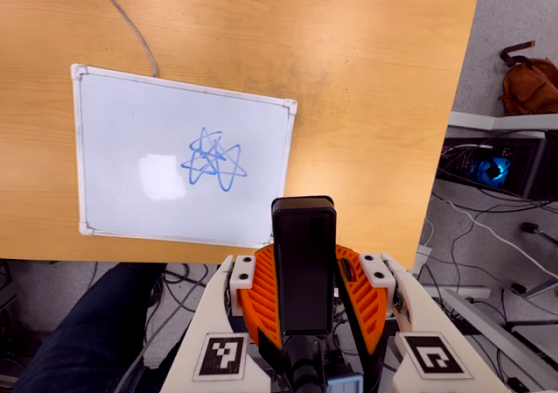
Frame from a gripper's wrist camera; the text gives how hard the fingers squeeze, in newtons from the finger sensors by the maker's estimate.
{"total": 5.0, "left": 4.8, "right": 5.1}